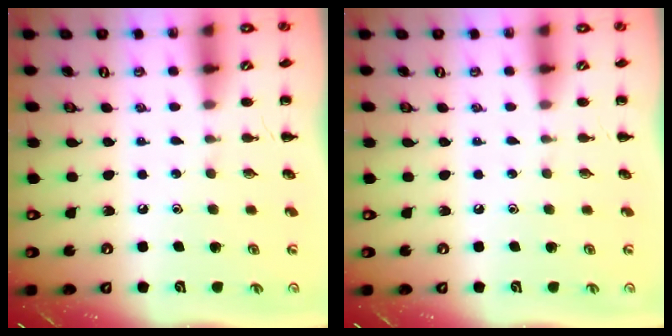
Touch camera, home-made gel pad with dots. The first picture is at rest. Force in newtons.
{"total": 0.0}